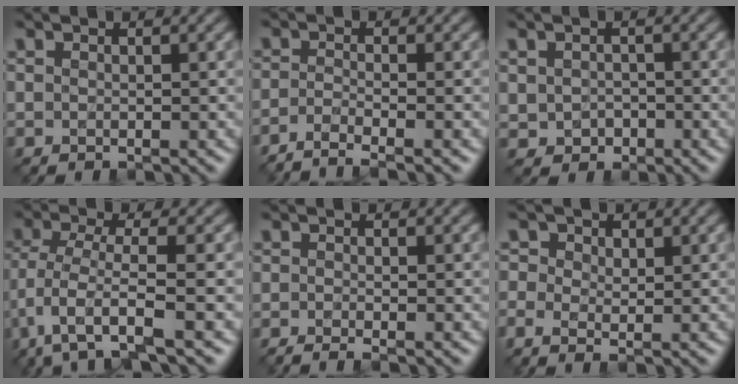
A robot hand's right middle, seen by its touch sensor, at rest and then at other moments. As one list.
[{"total": 3.2, "force": [-2.4, 0.6, 2.1], "torque": [-0.031, -0.006, -0.058]}, {"total": 1.8, "force": [-0.4, 1.5, 0.9], "torque": [-0.015, -0.005, -0.008]}, {"total": 5.0, "force": [-2.4, 1.2, 4.2], "torque": [-0.086, -0.007, -0.050]}, {"total": 1.8, "force": [-1.3, 0.3, 1.2], "torque": [-0.019, -0.010, -0.032]}, {"total": 2.2, "force": [0.3, 1.7, 1.4], "torque": [-0.034, 0.003, 0.002]}]